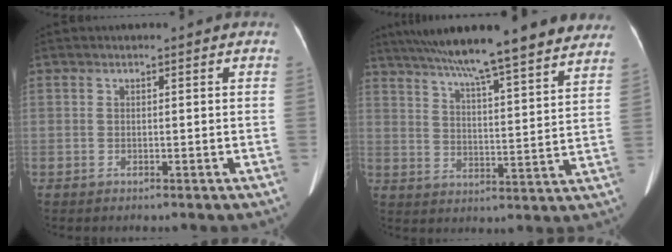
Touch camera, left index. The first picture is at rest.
{"total": 24.1, "force": [20.5, 1.3, 12.5], "torque": [-0.198, 0.003, 0.281]}